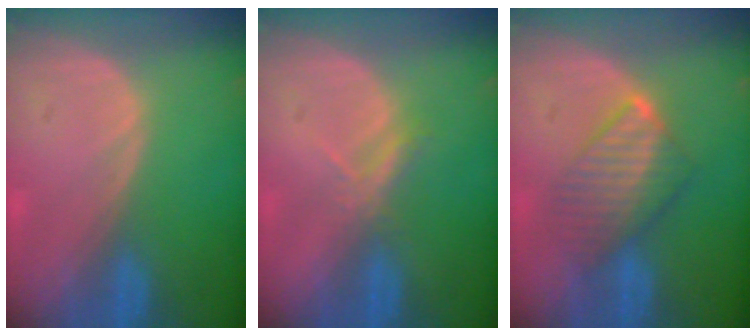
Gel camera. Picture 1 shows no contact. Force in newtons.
{"total": 2.3, "press": 2.1, "slide": 0.9}
{"total": 6.4, "press": 6.4, "slide": 0.8}